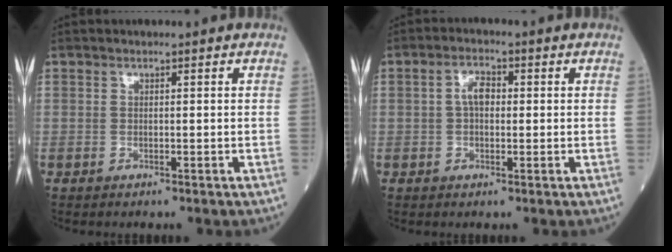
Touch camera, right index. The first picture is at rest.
{"total": 3.3, "force": [0.2, 1.8, 2.7], "torque": [-0.053, 0.013, 0.003]}